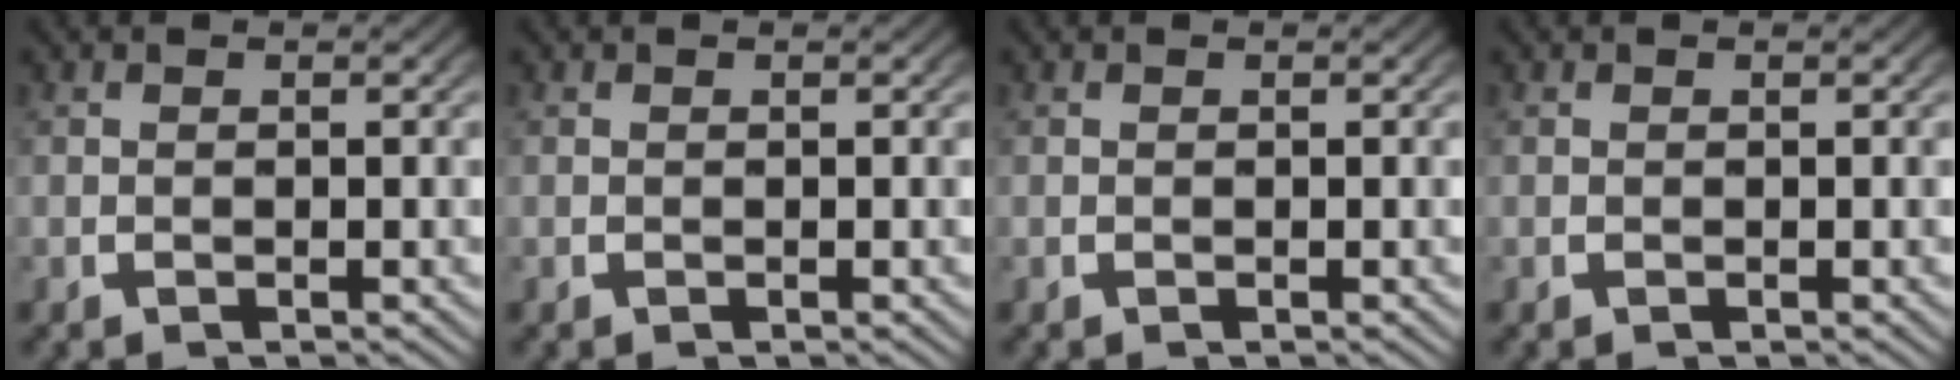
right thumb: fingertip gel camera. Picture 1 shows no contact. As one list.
[{"total": 0.0}, {"total": 0.0}, {"total": 0.0}]